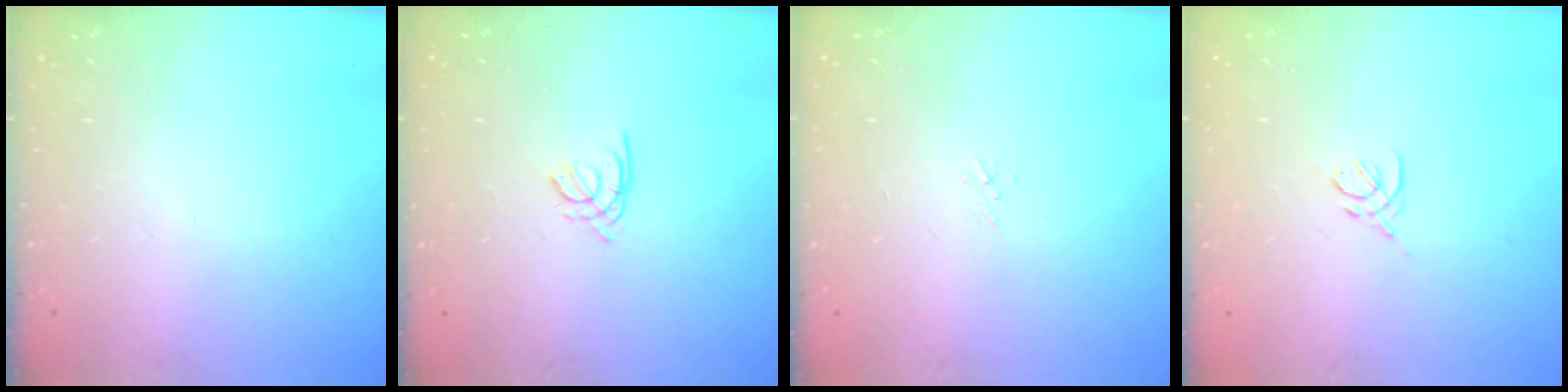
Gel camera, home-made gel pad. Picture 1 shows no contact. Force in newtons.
{"total": 1.4, "press": 1.4, "slide": 0.4}
{"total": 1.5, "press": 1.5, "slide": 0.2}
{"total": 2.7, "press": 2.6, "slide": 0.8}